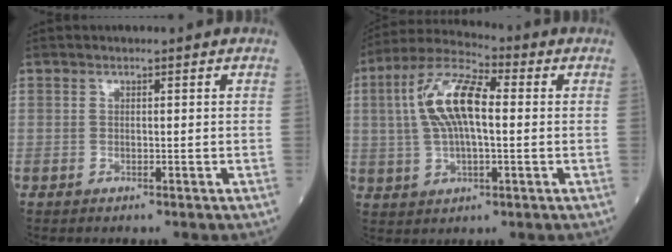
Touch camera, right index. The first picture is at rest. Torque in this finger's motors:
{"motor_torque": [1.25, 0.89, 0.34, 0.21]}